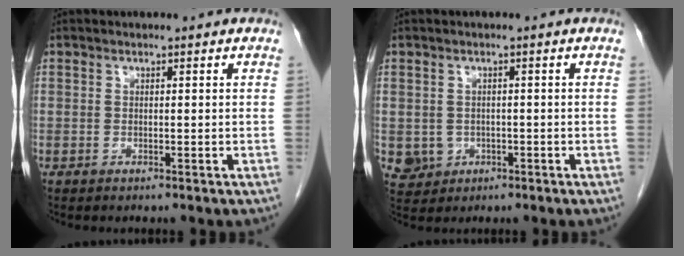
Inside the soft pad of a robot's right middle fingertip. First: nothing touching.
{"total": 4.6, "force": [-1.2, 4.4, 0.9], "torque": [-0.021, 0.002, -0.011]}